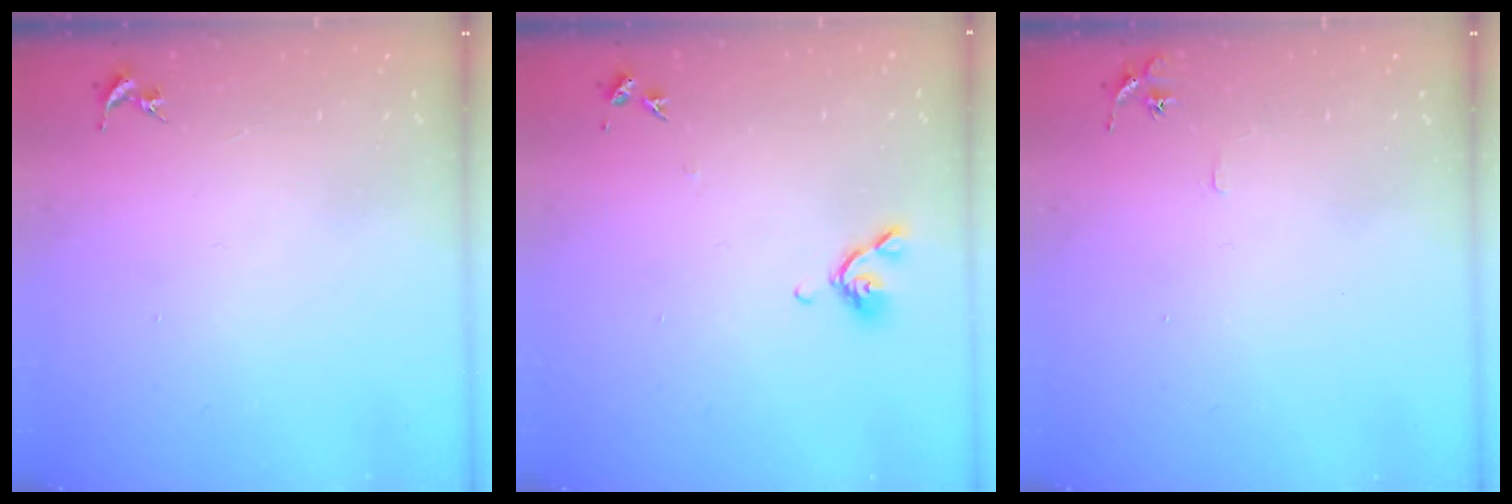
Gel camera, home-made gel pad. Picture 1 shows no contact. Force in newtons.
{"total": 6.9, "press": 6.7, "slide": 1.5}
{"total": 5.2, "press": 5.2, "slide": 0.5}